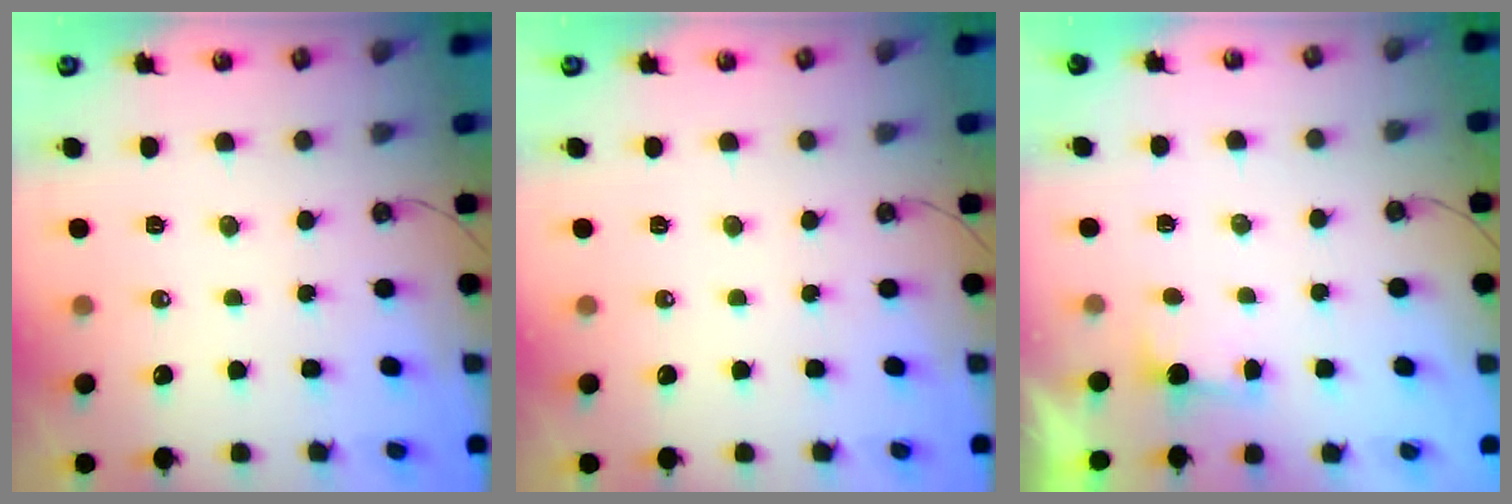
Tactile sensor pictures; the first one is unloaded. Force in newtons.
{"total": 0.0}
{"total": 1.3, "press": 1.1, "slide": 0.7}